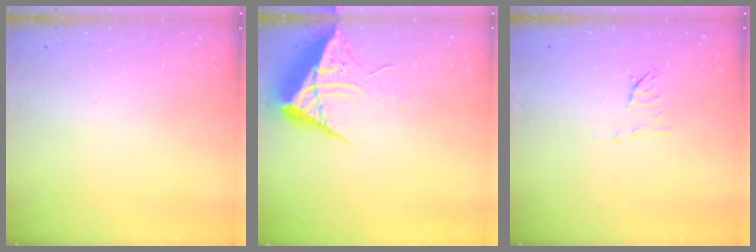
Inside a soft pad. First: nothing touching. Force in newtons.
{"total": 13.1, "press": 13.1, "slide": 0.9}
{"total": 5.8, "press": 5.7, "slide": 1.1}